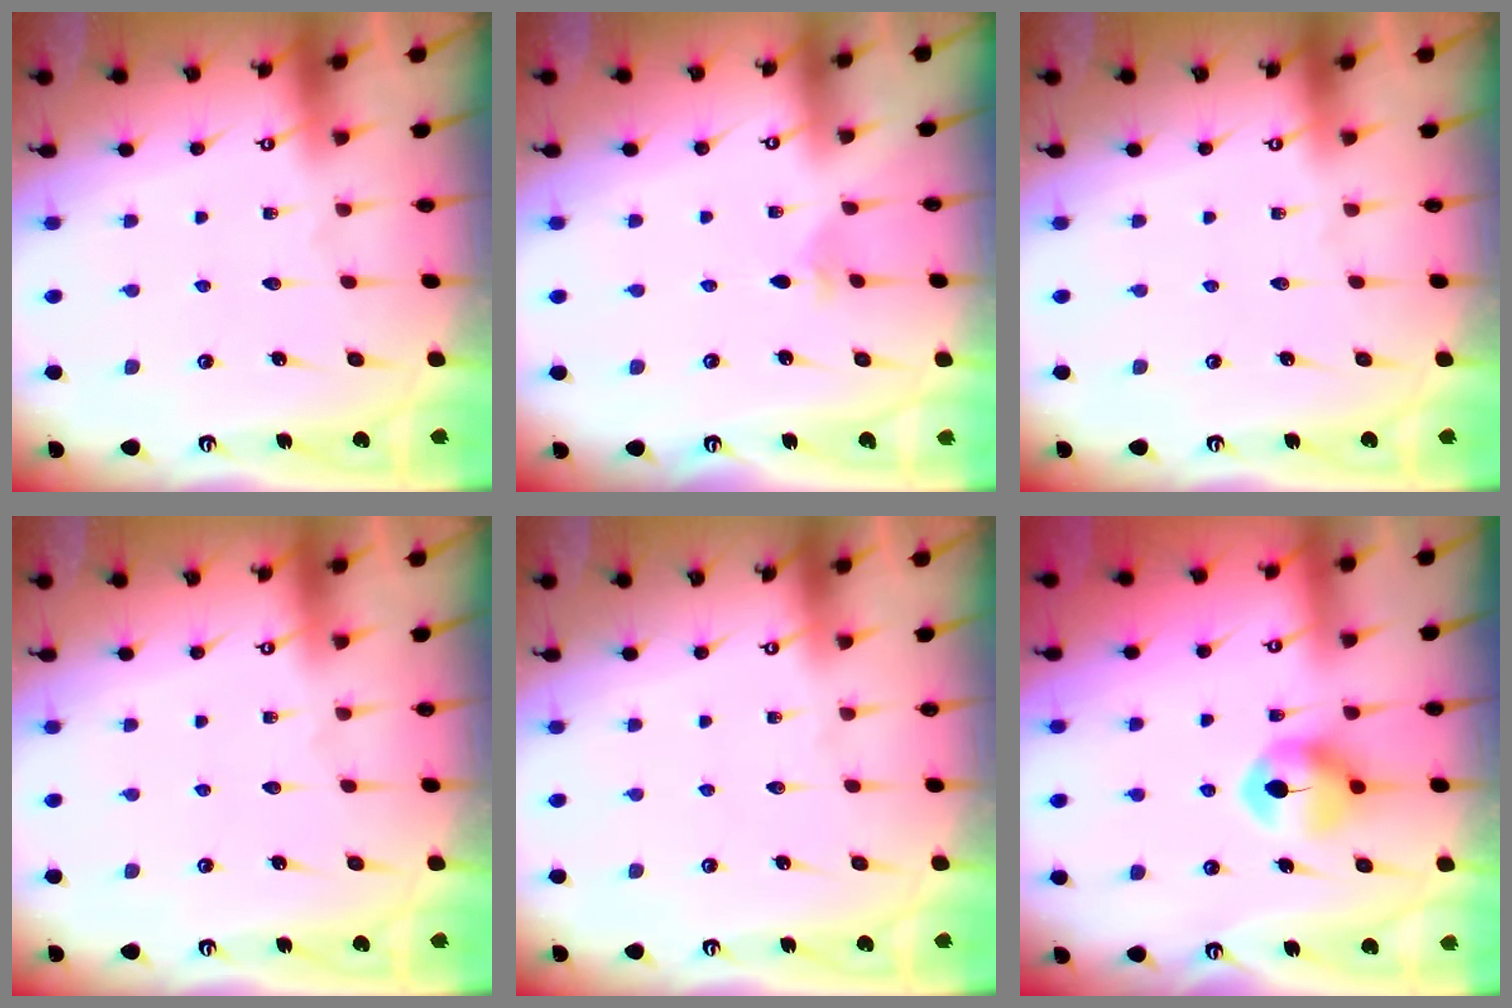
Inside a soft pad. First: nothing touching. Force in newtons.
{"total": 1.5, "press": 1.5, "slide": 0.4}
{"total": 0.0}
{"total": 0.0}
{"total": 0.0}
{"total": 7.9, "press": 7.9, "slide": 0.2}